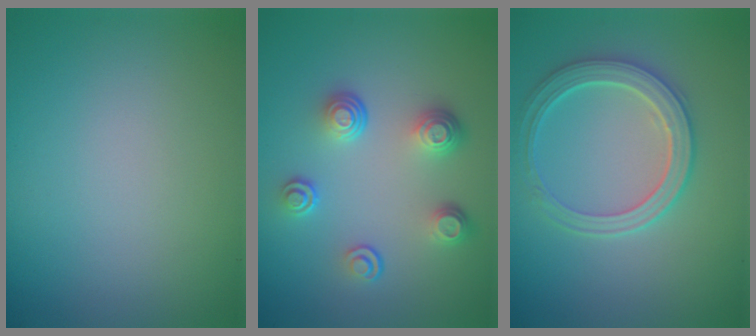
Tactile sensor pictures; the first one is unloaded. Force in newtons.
{"total": 3.9, "press": 2.9, "slide": 2.6}
{"total": 3.7, "press": 3.3, "slide": 1.7}